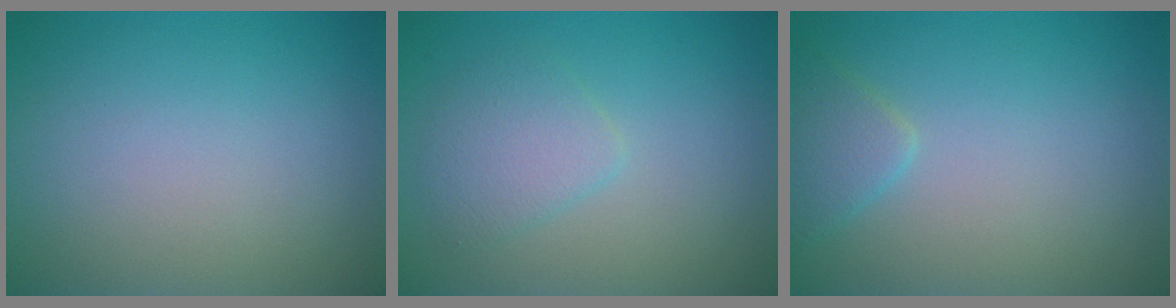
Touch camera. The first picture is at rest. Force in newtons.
{"total": 2.3, "press": 2.3, "slide": 0.0}
{"total": 1.9, "press": 1.9, "slide": 0.1}